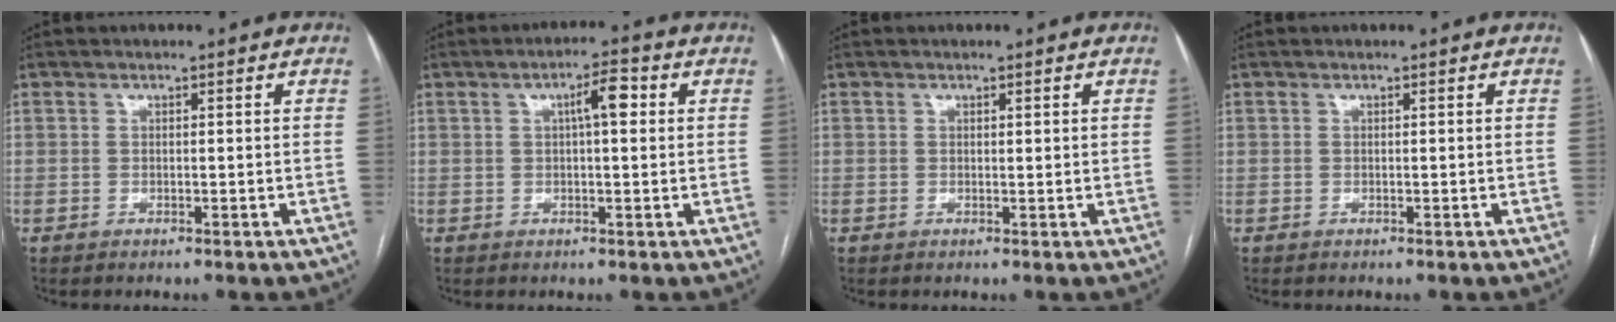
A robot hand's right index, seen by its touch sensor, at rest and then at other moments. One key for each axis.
{"total": 4.6, "fx": 1.1, "fy": 1.0, "fz": 4.3, "tx": -0.071, "ty": 0.016, "tz": 0.015}
{"total": 0.6, "fx": 0.3, "fy": 0.1, "fz": 0.6, "tx": -0.012, "ty": 0.001, "tz": 0.003}
{"total": 0.0}